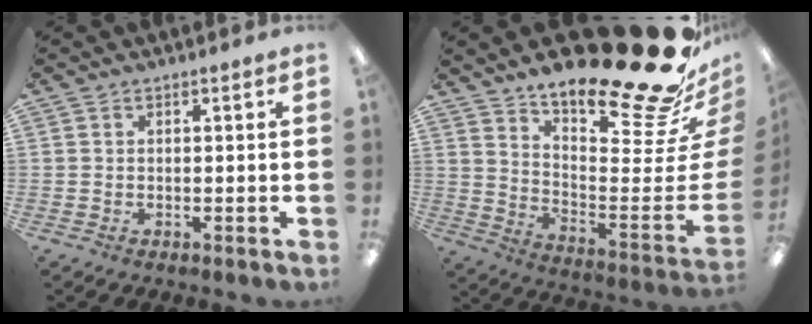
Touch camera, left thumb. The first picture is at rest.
{"total": 23.2, "force": [18.6, 4.5, 13.2], "torque": [-0.142, -0.162, 0.294]}